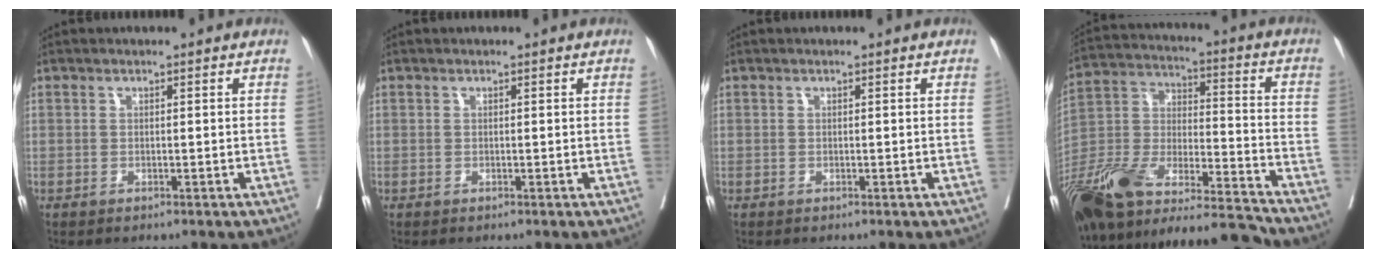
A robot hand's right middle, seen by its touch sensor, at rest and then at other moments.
{"total": 0.0}
{"total": 0.0}
{"total": 27.1, "force": [-22.9, 4.0, 13.9], "torque": [-0.281, -0.027, -0.392]}